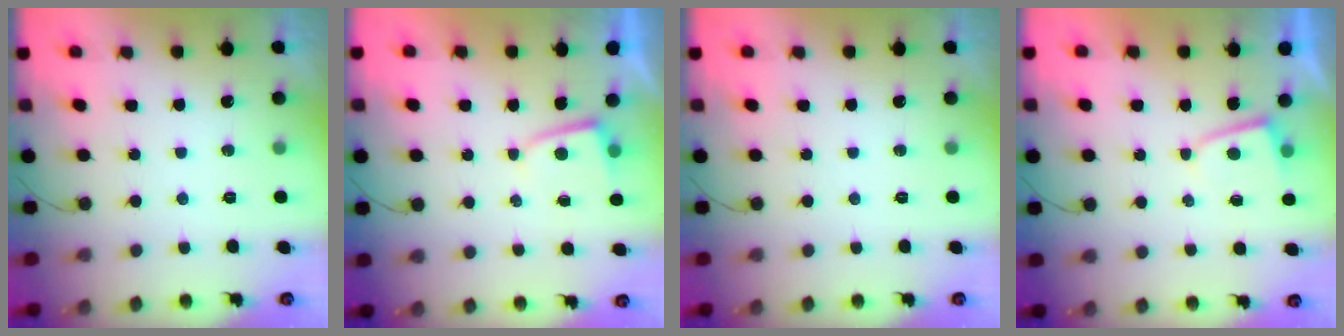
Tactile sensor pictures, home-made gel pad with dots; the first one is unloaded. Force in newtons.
{"total": 2.2, "press": 2.2, "slide": 0.4}
{"total": 0.0}
{"total": 3.2, "press": 3.2, "slide": 0.3}